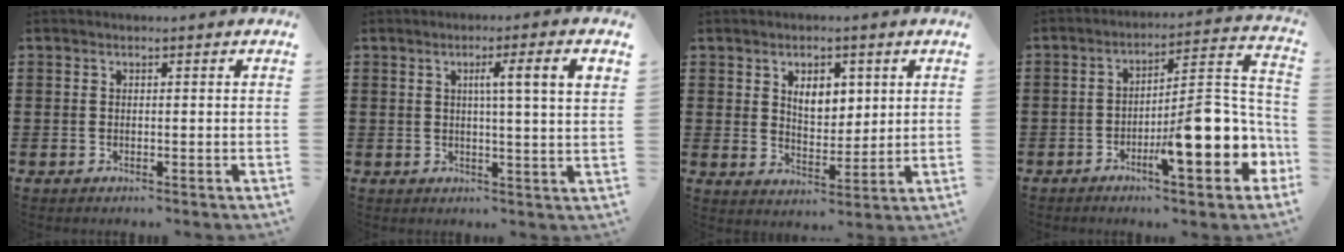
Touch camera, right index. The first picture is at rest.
{"total": 5.0, "force": [1.5, -0.4, 4.8], "torque": [-0.085, -0.009, 0.018]}
{"total": 5.1, "force": [2.0, 3.2, 3.4], "torque": [-0.063, 0.008, 0.030]}
{"total": 11.8, "force": [-4.9, 2.8, 10.4], "torque": [-0.150, -0.015, -0.091]}